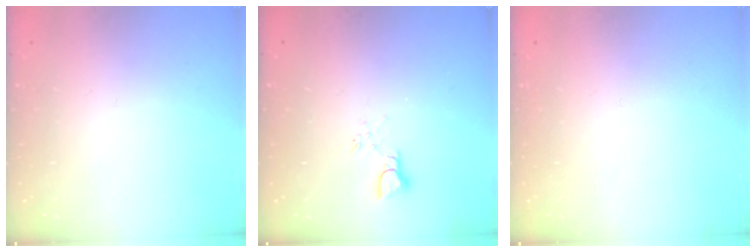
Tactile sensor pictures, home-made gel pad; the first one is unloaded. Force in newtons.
{"total": 2.2, "press": 2.2, "slide": 0.1}
{"total": 0.0}